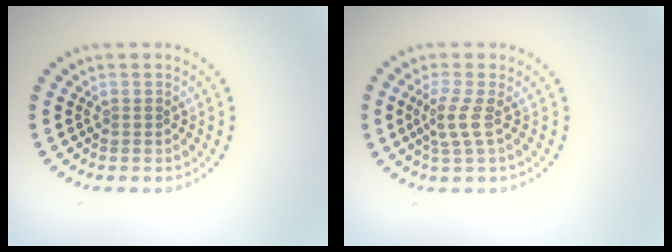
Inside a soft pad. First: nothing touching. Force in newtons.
{"total": 2.1, "press": 1.5, "slide": 1.5}